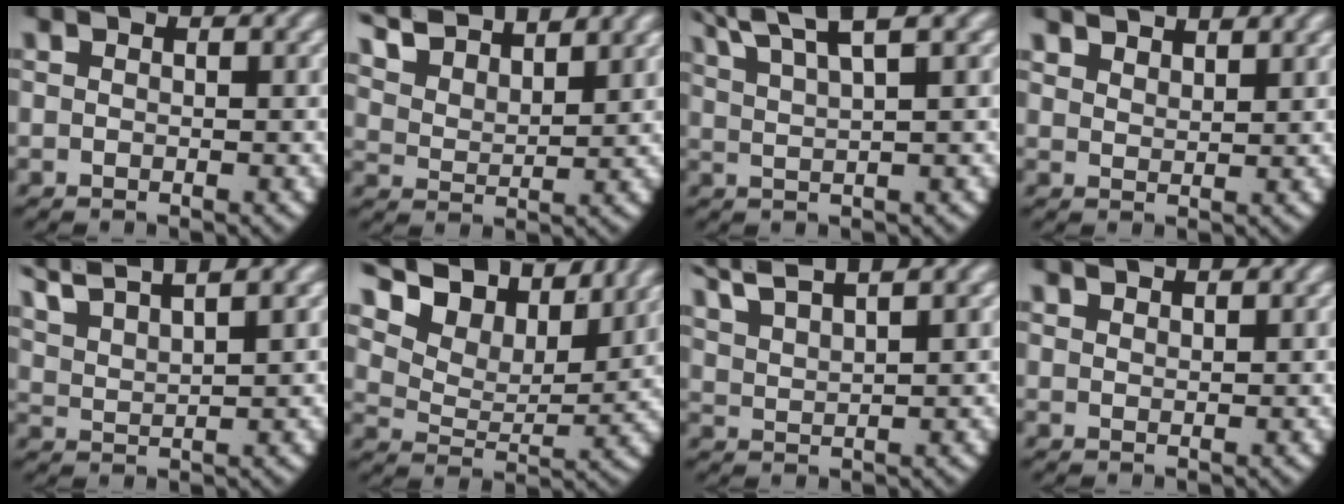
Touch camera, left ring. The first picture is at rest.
{"total": 6.2, "force": [4.6, 3.0, 2.8], "torque": [-0.073, 0.003, 0.076]}
{"total": 3.8, "force": [2.8, 0.7, 2.5], "torque": [-0.057, 0.000, 0.056]}
{"total": 3.1, "force": [3.0, 0.2, 0.5], "torque": [-0.010, -0.001, 0.057]}
{"total": 5.8, "force": [4.5, 2.0, 3.0], "torque": [-0.081, 0.003, 0.081]}
{"total": 10.4, "force": [6.7, 5.3, 5.9], "torque": [-0.122, 0.014, 0.103]}
{"total": 4.5, "force": [4.0, 0.9, 2.0], "torque": [-0.057, 0.004, 0.075]}
{"total": 1.9, "force": [1.7, -0.7, 0.0], "torque": [0.001, -0.003, 0.036]}